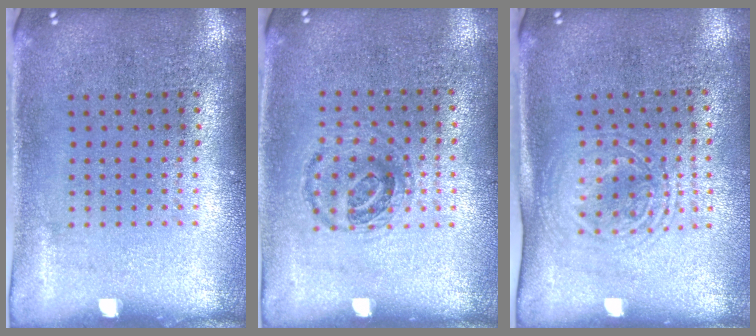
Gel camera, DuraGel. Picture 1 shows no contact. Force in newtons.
{"total": 1.0, "press": 0.9, "slide": 0.3}
{"total": 1.6, "press": 1.3, "slide": 0.9}